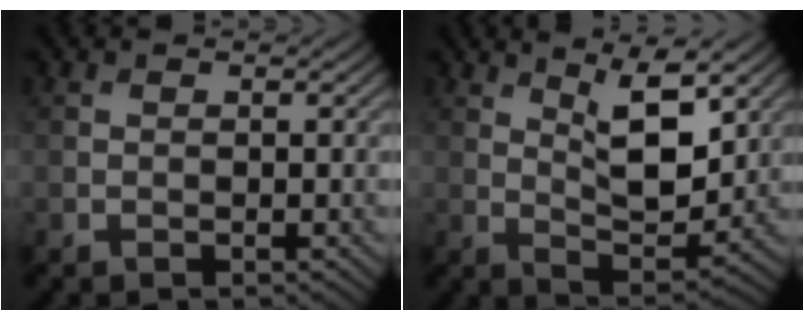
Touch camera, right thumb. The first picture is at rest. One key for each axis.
{"total": 8.3, "fx": 3.8, "fy": 3.0, "fz": 6.7, "tx": -0.112, "ty": -0.010, "tz": 0.069}